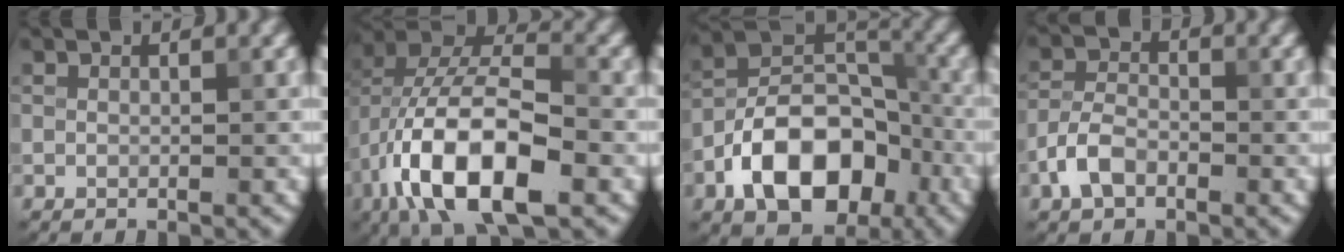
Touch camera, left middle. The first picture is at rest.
{"total": 12.1, "force": [-4.5, 5.6, 9.8], "torque": [-0.179, 0.008, -0.082]}
{"total": 10.7, "force": [-4.8, 6.7, 6.9], "torque": [-0.112, 0.008, -0.091]}
{"total": 3.2, "force": [-1.7, 1.9, 2.0], "torque": [-0.038, 0.006, -0.043]}